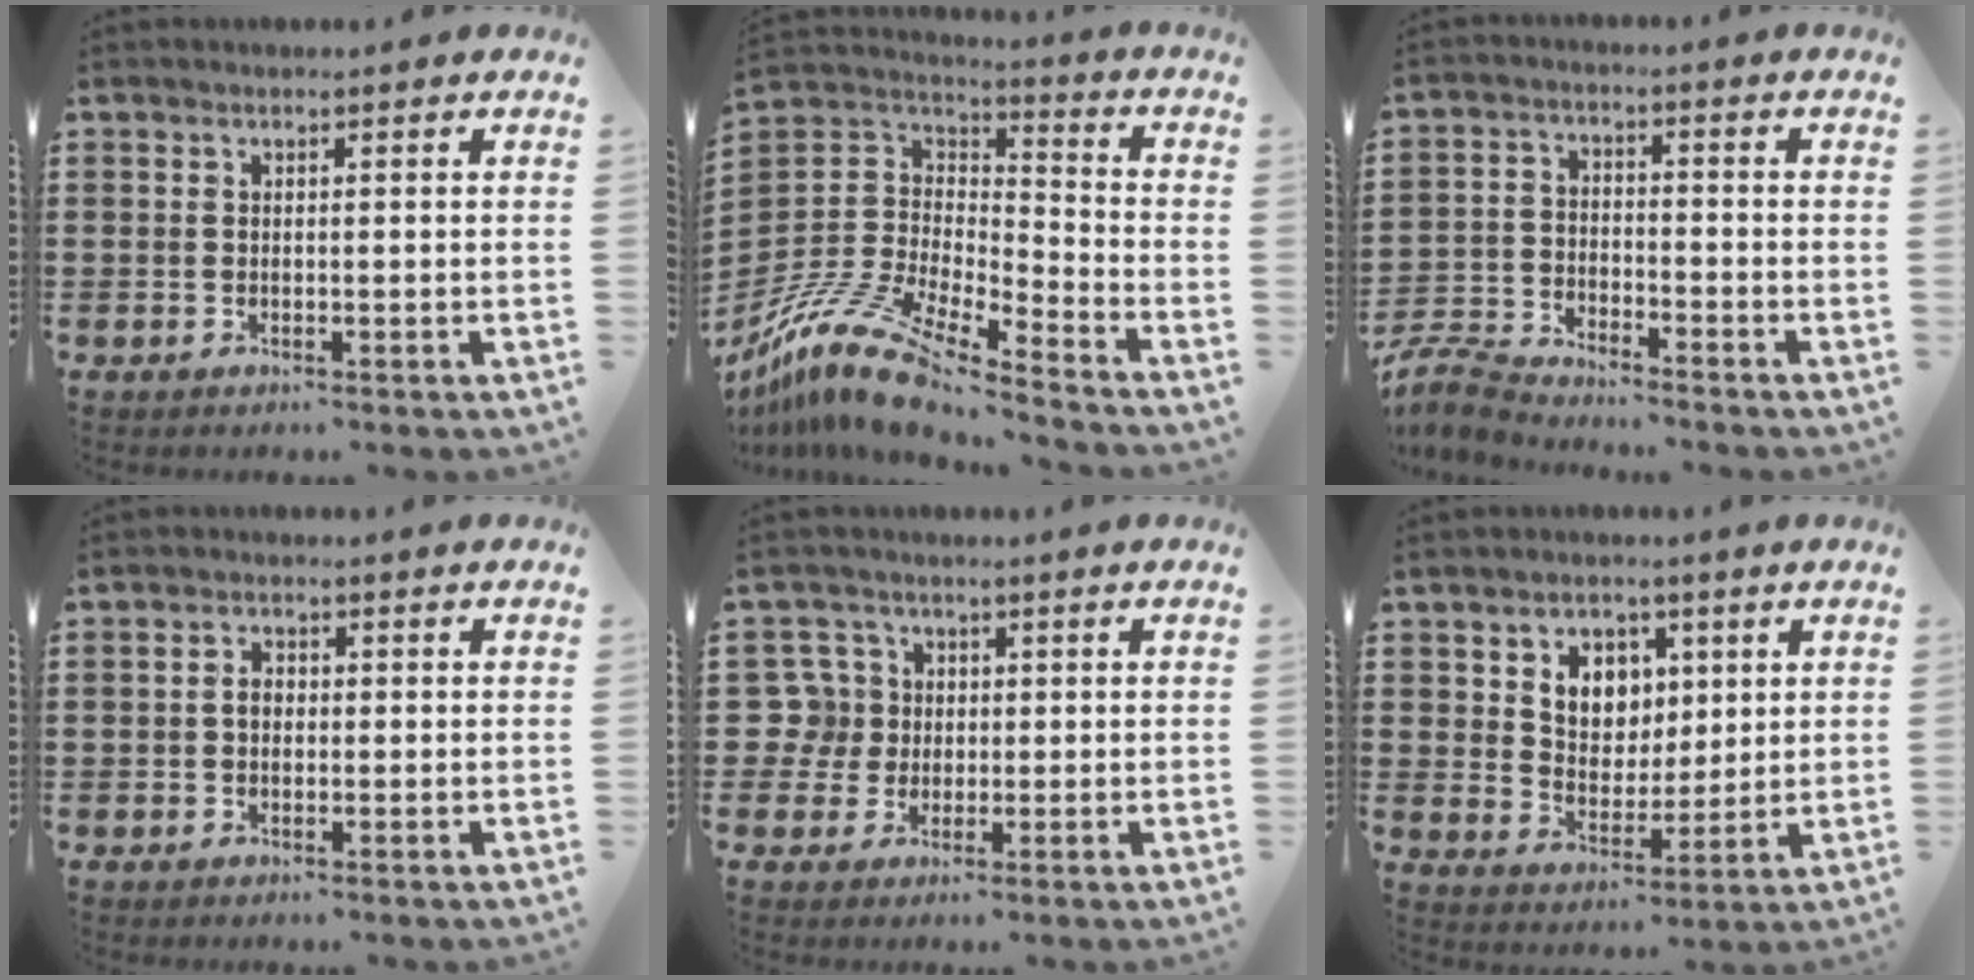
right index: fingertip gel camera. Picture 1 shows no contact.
{"total": 13.7, "force": [-11.1, 3.5, 7.3], "torque": [-0.166, 0.023, -0.219]}
{"total": 5.4, "force": [-5.3, 0.7, 0.9], "torque": [-0.042, -0.002, -0.114]}
{"total": 1.8, "force": [-0.2, 1.3, 1.3], "torque": [-0.026, 0.004, -0.004]}
{"total": 5.9, "force": [0.2, 5.7, 1.5], "torque": [-0.066, 0.013, 0.002]}
{"total": 5.7, "force": [2.6, 4.8, 1.7], "torque": [-0.052, 0.008, 0.043]}